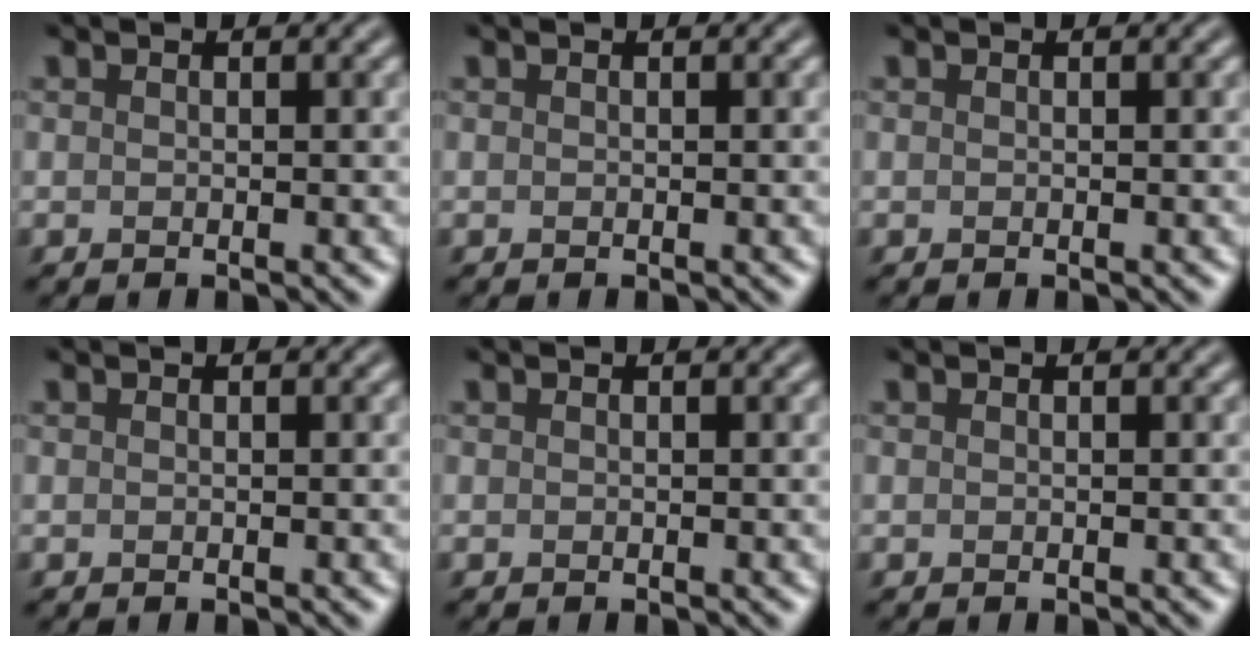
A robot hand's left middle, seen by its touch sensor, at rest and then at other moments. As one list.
[{"total": 0.0}, {"total": 0.0}, {"total": 0.0}, {"total": 0.0}, {"total": 0.0}]